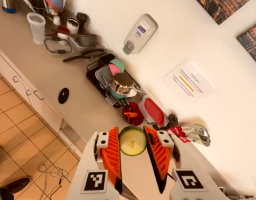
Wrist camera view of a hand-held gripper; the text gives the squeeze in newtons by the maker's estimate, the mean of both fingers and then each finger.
{"total": 8.3, "left": 8.2, "right": 8.3}